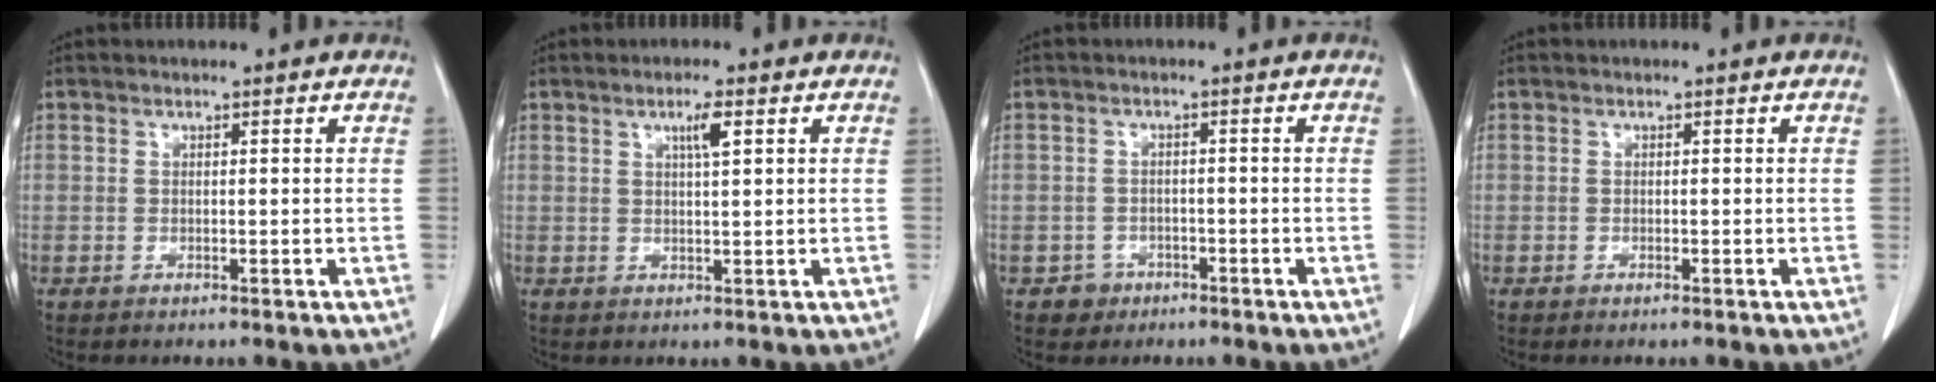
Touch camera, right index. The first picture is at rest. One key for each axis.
{"total": 2.8, "fx": 1.3, "fy": 0.1, "fz": 2.5, "tx": -0.042, "ty": 0.000, "tz": 0.020}
{"total": 2.7, "fx": -1.4, "fy": 2.3, "fz": -0.1, "tx": 0.009, "ty": 0.014, "tz": -0.022}
{"total": 0.0}